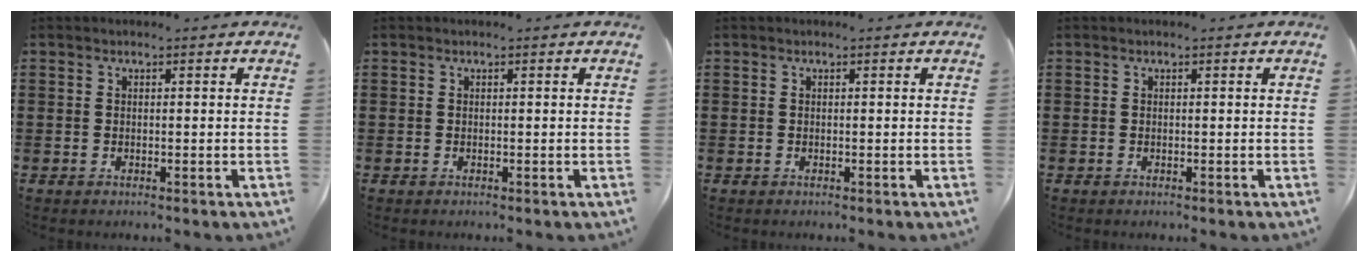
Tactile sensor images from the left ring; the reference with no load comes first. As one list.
[{"total": 0.0}, {"total": 0.0}, {"total": 0.0}]